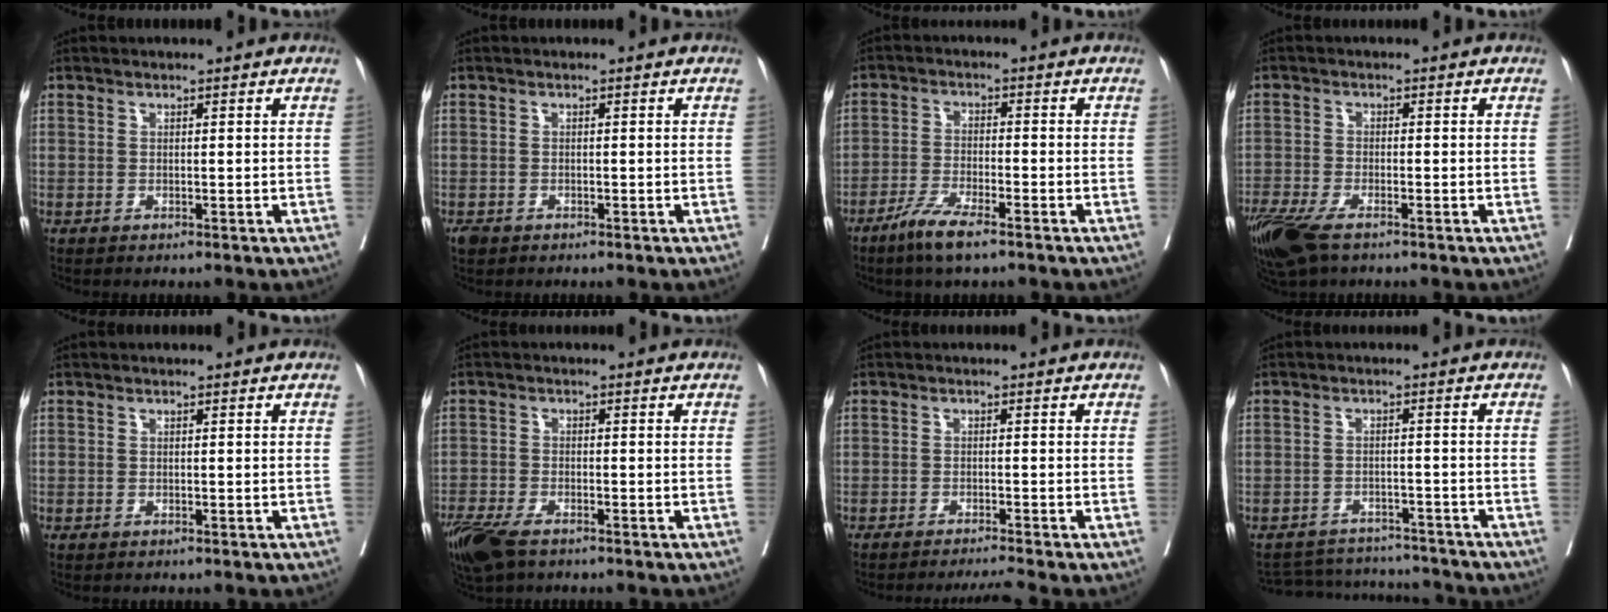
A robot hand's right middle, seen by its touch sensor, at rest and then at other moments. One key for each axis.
{"total": 1.3, "fx": -1.0, "fy": 0.7, "fz": 0.5, "tx": -0.015, "ty": -0.001, "tz": -0.015}
{"total": 5.7, "fx": -4.0, "fy": 0.6, "fz": 4.1, "tx": -0.084, "ty": -0.010, "tz": -0.076}
{"total": 8.5, "fx": -5.9, "fy": 2.7, "fz": 5.5, "tx": -0.107, "ty": -0.020, "tz": -0.108}
{"total": 0.0}
{"total": 7.7, "fx": -5.6, "fy": 2.7, "fz": 4.6, "tx": -0.088, "ty": -0.015, "tz": -0.101}
{"total": 3.5, "fx": -3.0, "fy": -1.4, "fz": 0.9, "tx": -0.011, "ty": -0.007, "tz": -0.050}
{"total": 9.7, "fx": -9.4, "fy": 2.2, "fz": 0.6, "tx": -0.009, "ty": 0.014, "tz": -0.129}